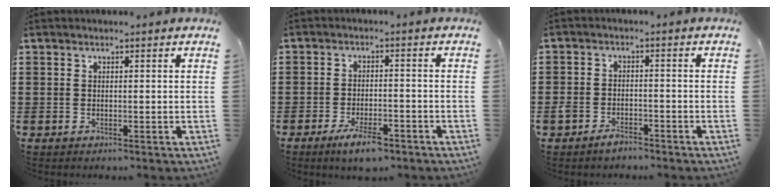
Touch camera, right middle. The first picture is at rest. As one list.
[{"total": 4.7, "force": [-3.2, 1.2, 3.3], "torque": [-0.064, 0.001, -0.058]}, {"total": 2.6, "force": [-2.2, 1.0, 0.9], "torque": [-0.024, 0.006, -0.047]}]